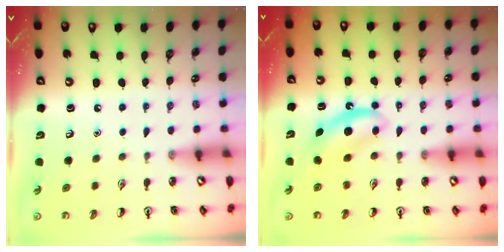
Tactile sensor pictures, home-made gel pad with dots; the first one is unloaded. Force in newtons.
{"total": 5.2, "press": 5.1, "slide": 0.9}